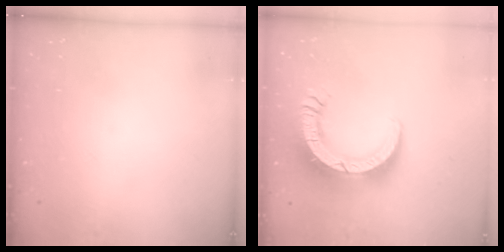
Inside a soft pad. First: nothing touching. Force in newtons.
{"total": 15.0, "press": 14.9, "slide": 1.6}